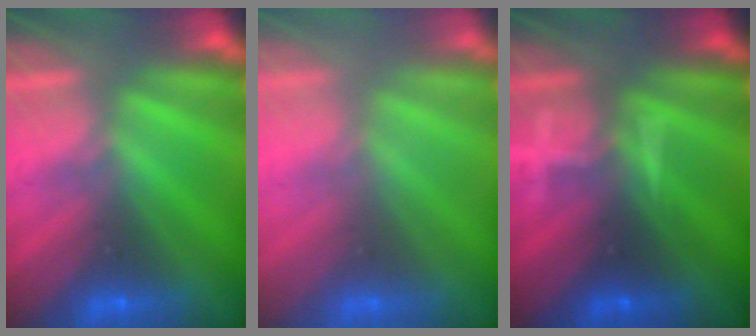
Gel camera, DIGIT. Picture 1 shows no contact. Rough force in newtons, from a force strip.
{"total": 2.5}
{"total": 3.2}